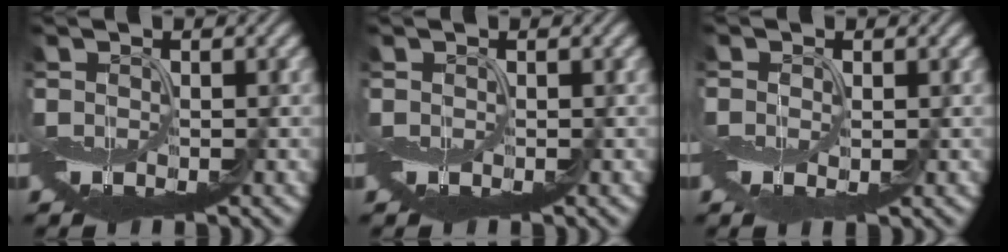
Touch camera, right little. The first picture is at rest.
{"total": 0.0}
{"total": 0.7, "force": [0.0, 0.4, 0.6], "torque": [-0.012, -0.002, 0.003]}